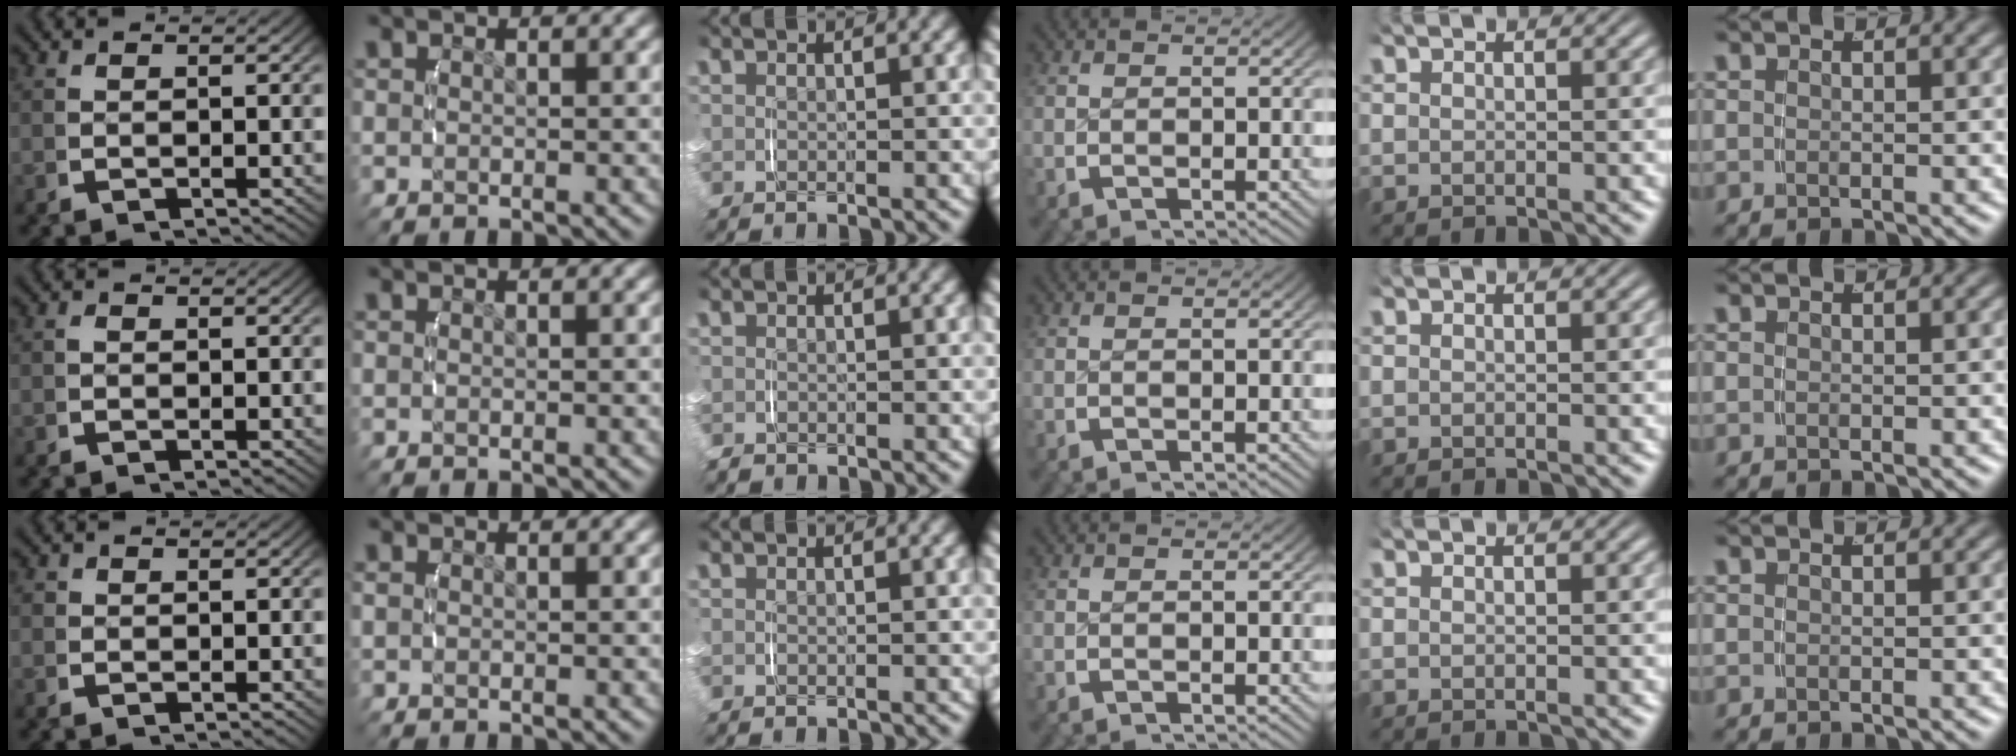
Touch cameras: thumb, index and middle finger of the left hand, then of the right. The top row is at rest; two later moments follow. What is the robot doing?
{"motion": "lift_and_place", "object": "small bumper sticker"}